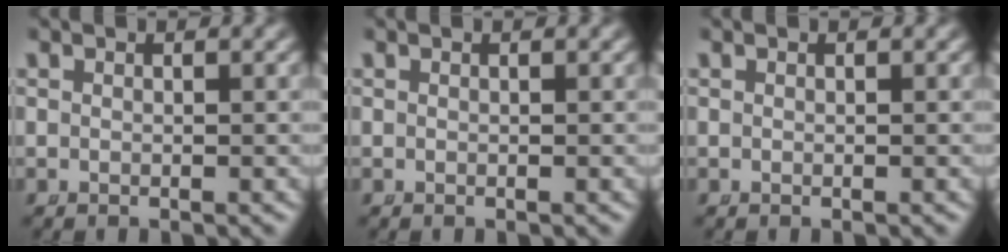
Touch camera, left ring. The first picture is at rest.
{"total": 0.0}
{"total": 0.0}